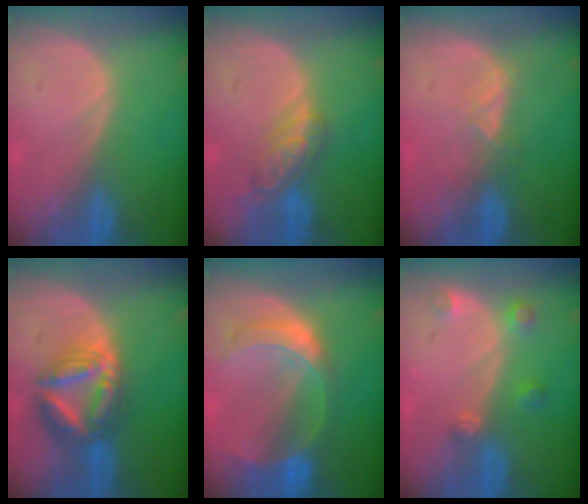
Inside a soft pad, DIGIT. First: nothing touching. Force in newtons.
{"total": 5.7, "press": 5.0, "slide": 2.7}
{"total": 2.3, "press": 2.2, "slide": 0.9}
{"total": 8.1, "press": 8.1, "slide": 0.8}
{"total": 7.6, "press": 6.6, "slide": 3.8}
{"total": 3.0, "press": 2.9, "slide": 1.0}